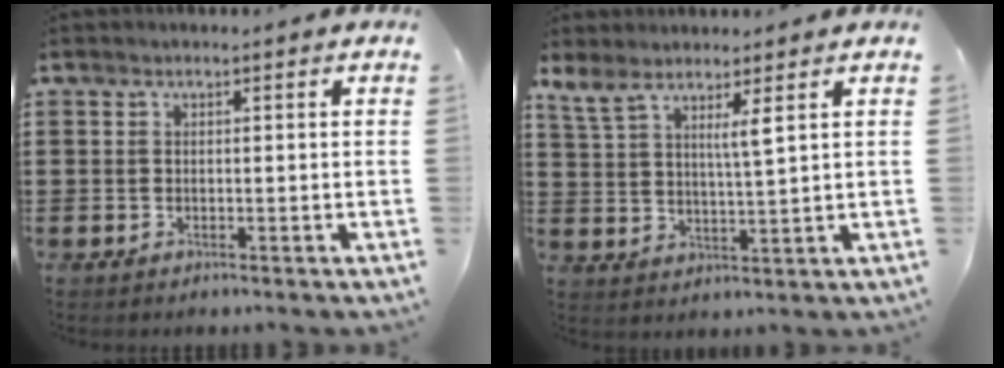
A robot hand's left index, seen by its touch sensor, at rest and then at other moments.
{"total": 5.1, "force": [3.6, 0.6, 3.5], "torque": [-0.082, -0.008, 0.061]}